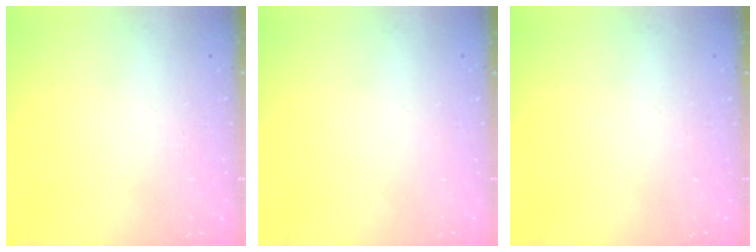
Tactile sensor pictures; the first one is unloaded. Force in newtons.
{"total": 0.0}
{"total": 0.0}